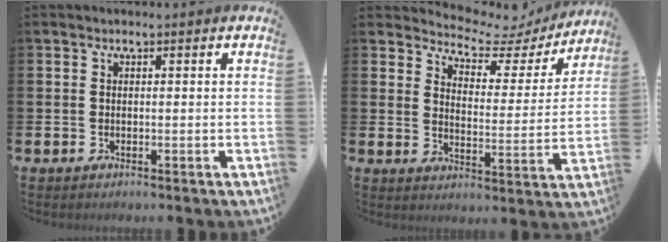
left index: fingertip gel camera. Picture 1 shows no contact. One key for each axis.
{"total": 4.9, "fx": 4.4, "fy": 1.8, "fz": 0.9, "tx": -0.044, "ty": -0.038, "tz": 0.068}